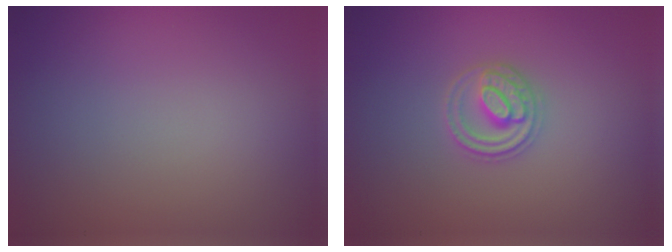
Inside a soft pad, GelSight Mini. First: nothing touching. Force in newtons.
{"total": 2.8, "press": 2.8, "slide": 0.3}